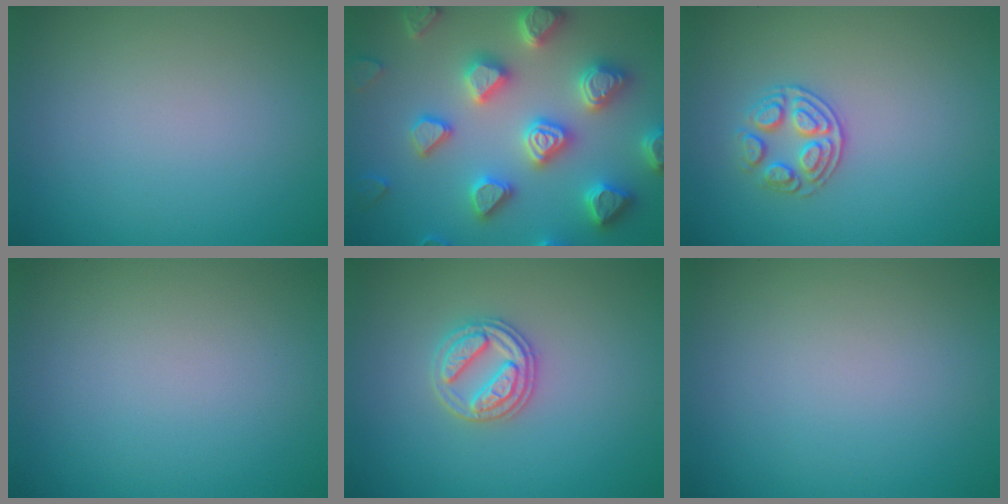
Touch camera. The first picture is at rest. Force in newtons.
{"total": 7.3, "press": 7.1, "slide": 1.7}
{"total": 2.7, "press": 2.4, "slide": 1.1}
{"total": 0.0}
{"total": 2.8, "press": 2.7, "slide": 0.8}
{"total": 0.0}